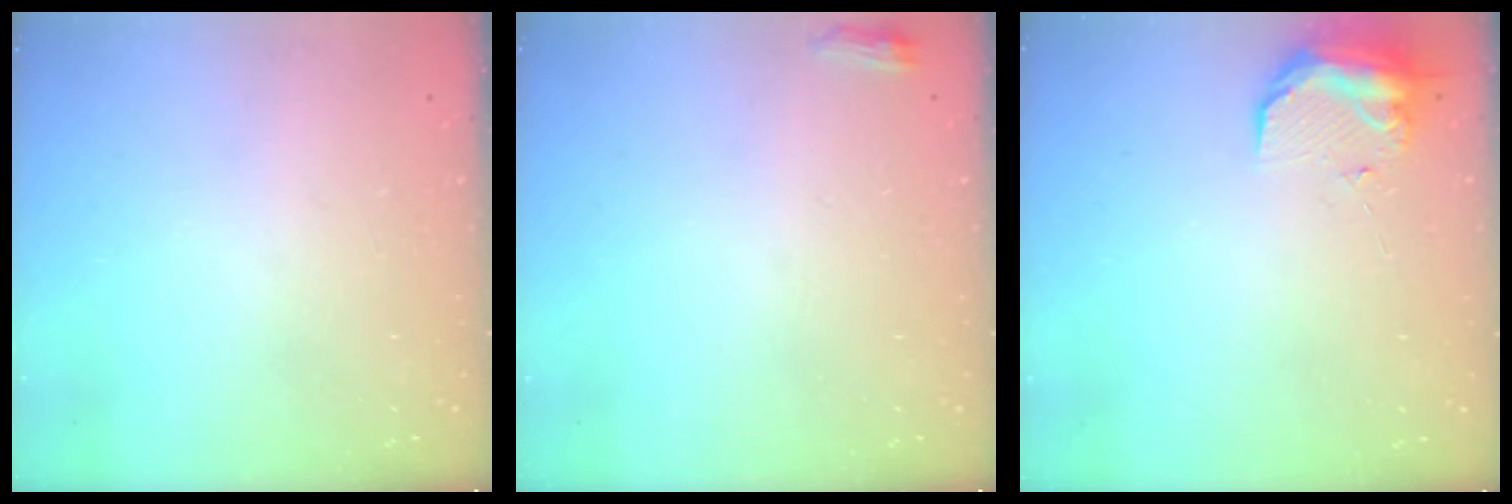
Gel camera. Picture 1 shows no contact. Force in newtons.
{"total": 3.6, "press": 3.5, "slide": 0.8}
{"total": 9.1, "press": 9.1, "slide": 0.5}